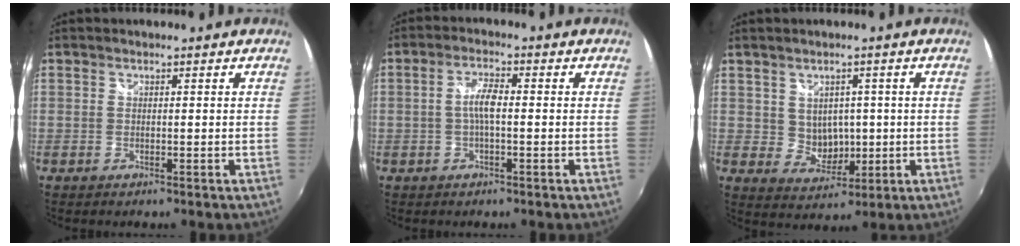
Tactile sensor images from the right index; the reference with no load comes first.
{"total": 3.9, "force": [-0.3, 1.0, 3.7], "torque": [-0.074, 0.006, -0.004]}
{"total": 5.5, "force": [0.7, 4.8, 2.4], "torque": [-0.042, 0.004, 0.025]}